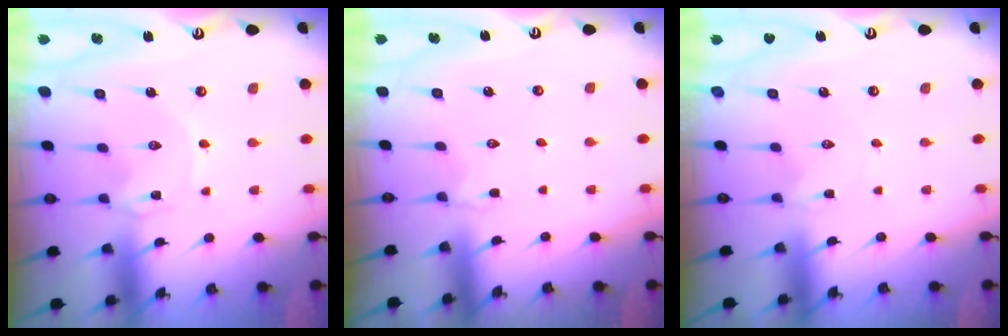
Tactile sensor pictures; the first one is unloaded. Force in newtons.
{"total": 2.3, "press": 2.0, "slide": 1.2}
{"total": 2.1, "press": 2.1, "slide": 0.2}